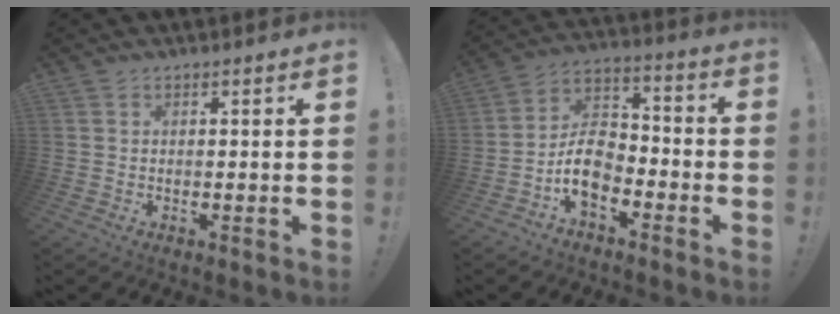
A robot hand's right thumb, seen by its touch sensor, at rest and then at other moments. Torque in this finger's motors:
{"motor_torque": [1.66, 0.52, 0.88, -1.04, 0.06]}